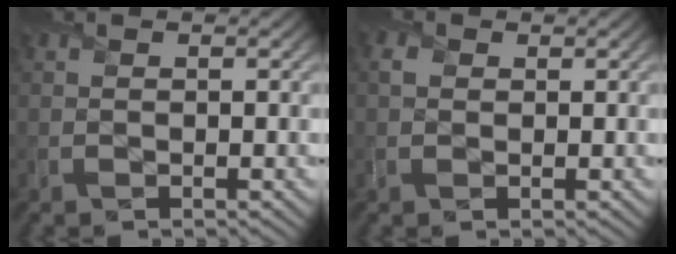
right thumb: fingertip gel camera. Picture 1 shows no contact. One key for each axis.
{"total": 1.4, "fx": 0.5, "fy": 1.1, "fz": 0.7, "tx": -0.022, "ty": 0.004, "tz": 0.007}